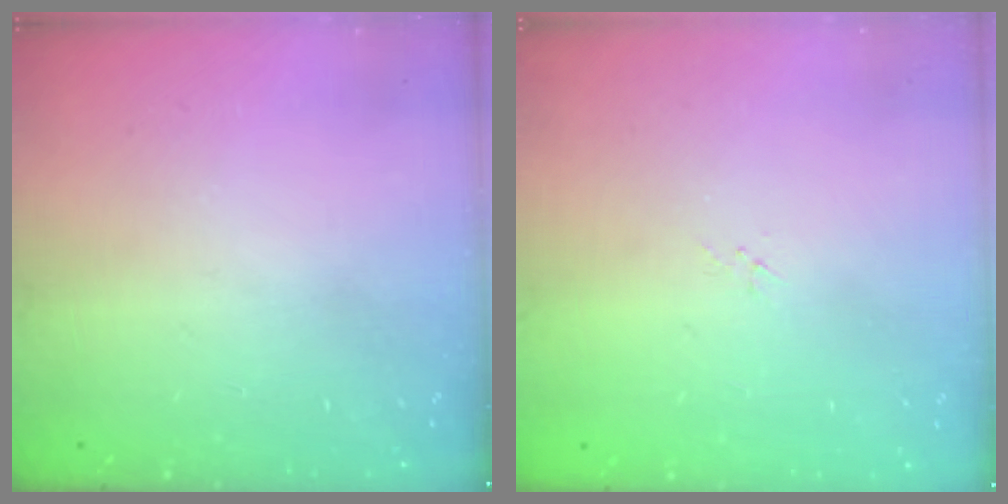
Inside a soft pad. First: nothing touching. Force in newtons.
{"total": 1.7, "press": 1.6, "slide": 0.2}